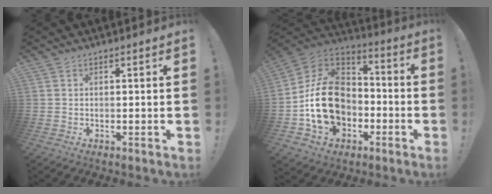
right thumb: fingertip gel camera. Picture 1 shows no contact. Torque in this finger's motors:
{"motor_torque": [2.31, 2.70, 1.59, -1.19, 0.20]}